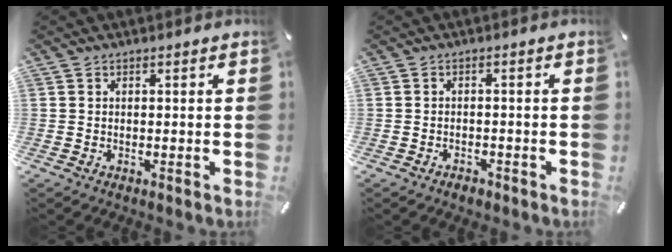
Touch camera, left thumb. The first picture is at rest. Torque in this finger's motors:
{"motor_torque": [0.23, 0.24, 0.00, 0.00, -0.01]}